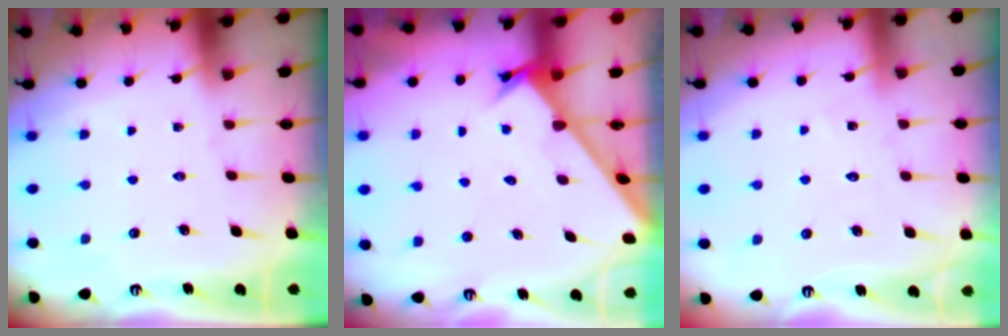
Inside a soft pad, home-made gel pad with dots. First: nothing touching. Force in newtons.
{"total": 2.7, "press": 2.7, "slide": 0.3}
{"total": 5.8, "press": 5.8, "slide": 0.5}